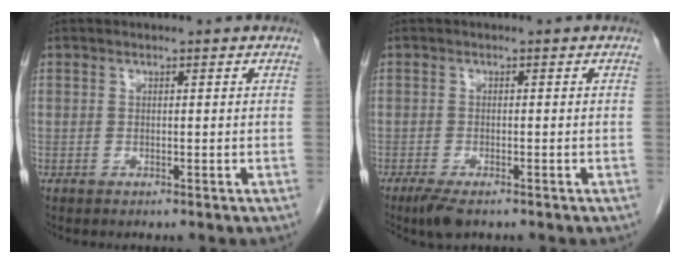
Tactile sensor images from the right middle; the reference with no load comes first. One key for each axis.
{"total": 3.6, "fx": -2.6, "fy": 1.0, "fz": 2.3, "tx": -0.046, "ty": -0.009, "tz": -0.042}